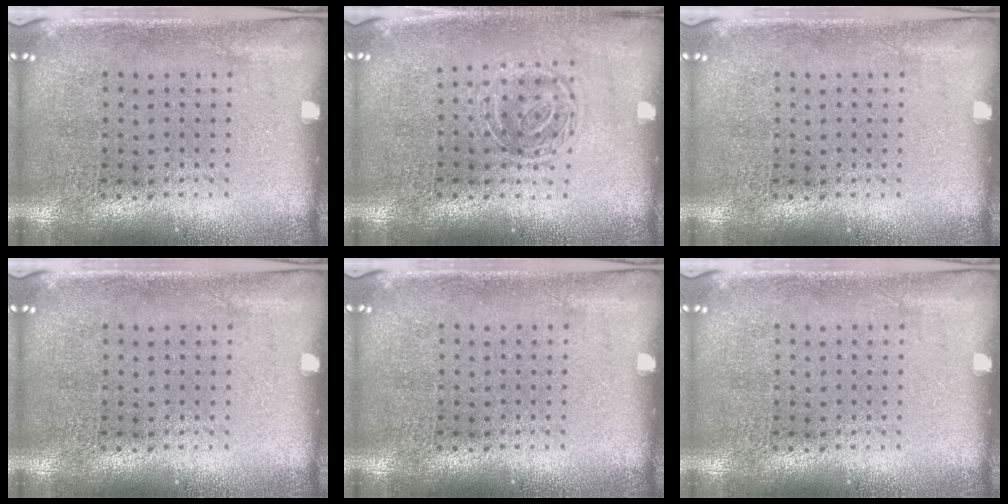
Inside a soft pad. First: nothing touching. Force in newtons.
{"total": 1.3, "press": 1.0, "slide": 0.8}
{"total": 0.0}
{"total": 0.0}
{"total": 0.0}
{"total": 0.0}